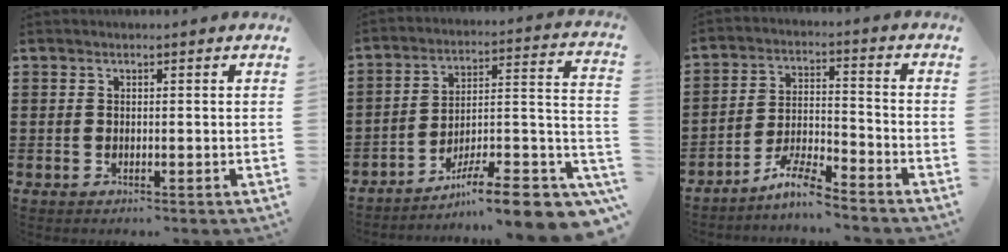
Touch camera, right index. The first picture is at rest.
{"total": 9.1, "force": [-7.1, 1.2, 5.5], "torque": [-0.076, 0.007, -0.136]}
{"total": 9.0, "force": [-7.5, 1.3, 4.8], "torque": [-0.105, 0.008, -0.147]}